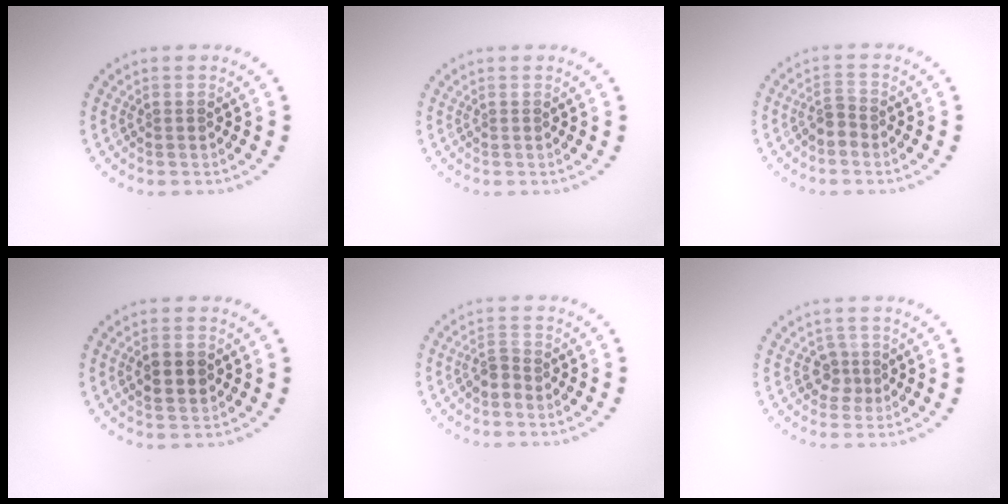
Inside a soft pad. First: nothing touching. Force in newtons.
{"total": 0.0}
{"total": 1.7, "press": 1.3, "slide": 1.2}
{"total": 2.4, "press": 2.4, "slide": 0.1}
{"total": 1.7, "press": 1.3, "slide": 1.2}
{"total": 1.8, "press": 1.3, "slide": 1.2}